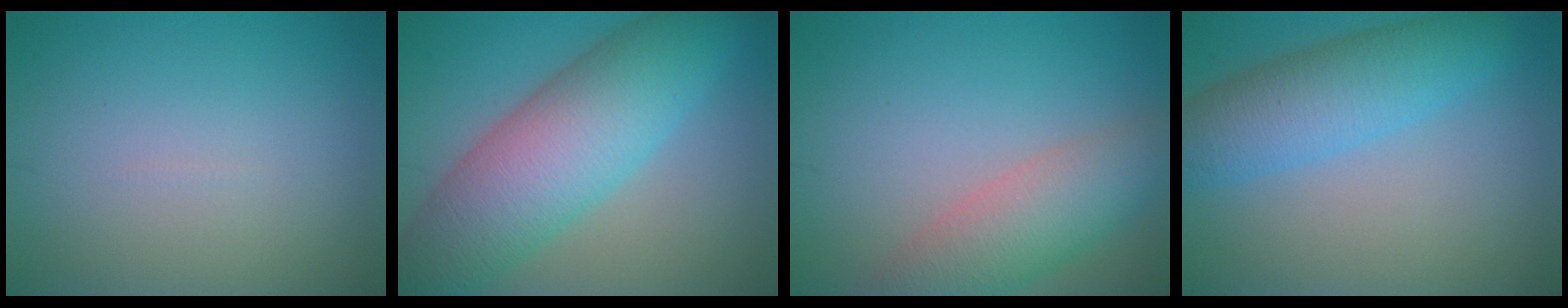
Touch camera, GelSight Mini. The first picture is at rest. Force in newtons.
{"total": 10.5, "press": 10.5, "slide": 0.3}
{"total": 5.5, "press": 5.5, "slide": 0.3}
{"total": 6.1, "press": 6.1, "slide": 0.1}